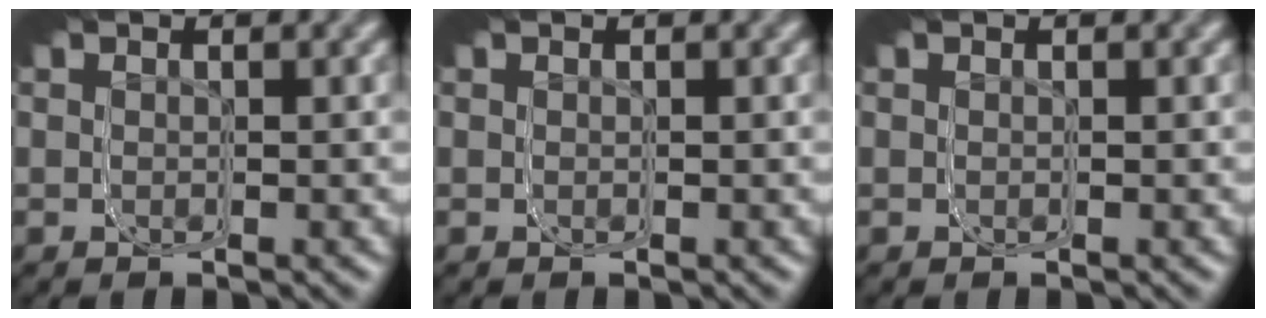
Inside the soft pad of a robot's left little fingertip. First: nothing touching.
{"total": 0.0}
{"total": 0.0}